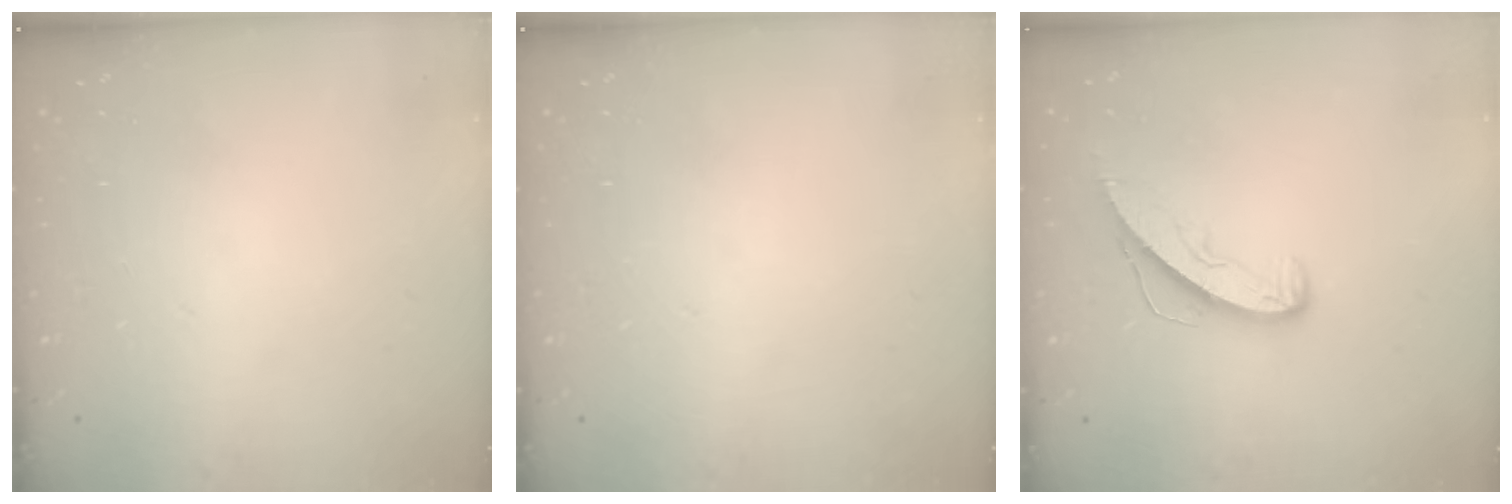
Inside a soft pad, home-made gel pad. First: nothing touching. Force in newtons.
{"total": 0.0}
{"total": 7.2, "press": 7.2, "slide": 0.4}